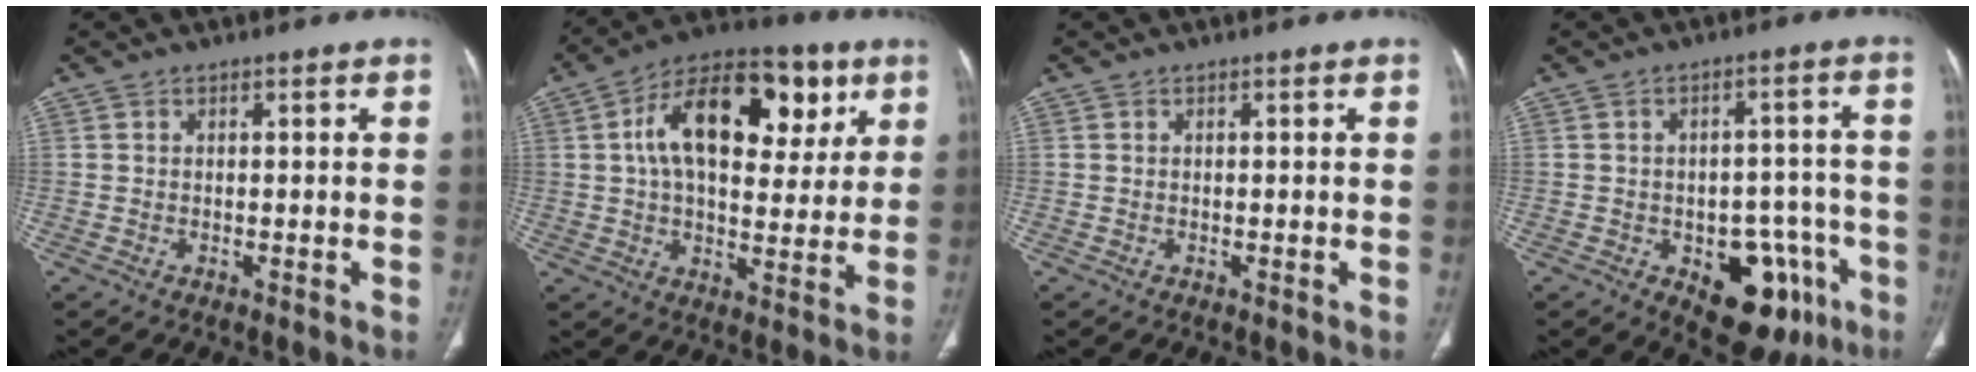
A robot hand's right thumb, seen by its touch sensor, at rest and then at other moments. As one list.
[{"total": 20.5, "force": [6.5, 11.6, 15.6], "torque": [-0.210, 0.009, 0.092]}, {"total": 0.0}, {"total": 14.7, "force": [-6.6, 8.5, 10.0], "torque": [-0.083, 0.036, -0.076]}]